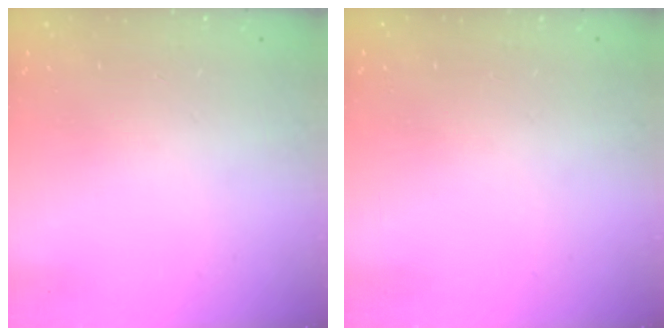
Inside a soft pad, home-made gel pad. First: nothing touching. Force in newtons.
{"total": 0.0}